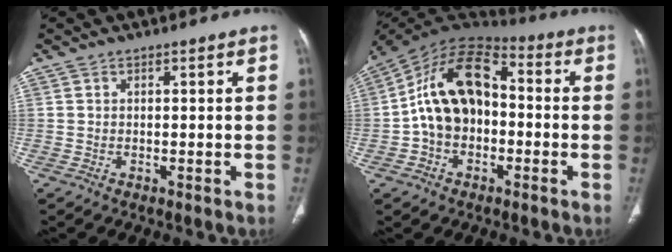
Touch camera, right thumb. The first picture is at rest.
{"total": 15.9, "force": [-1.2, 10.6, 11.7], "torque": [-0.187, 0.045, -0.031]}